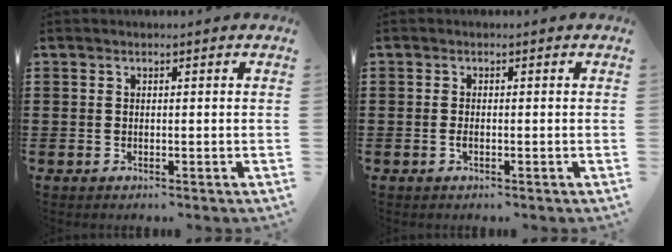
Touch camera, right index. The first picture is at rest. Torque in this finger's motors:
{"motor_torque": [1.06, 1.08, 0.09, 0.05]}